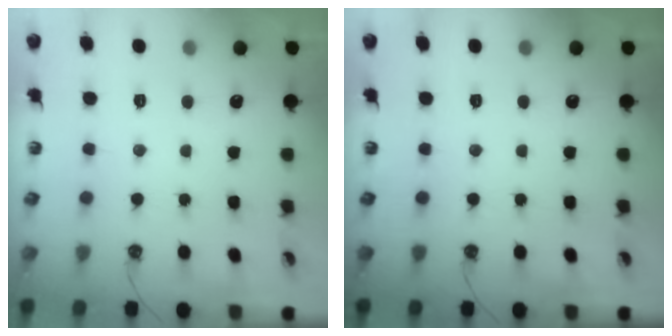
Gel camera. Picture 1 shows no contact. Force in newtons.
{"total": 0.0}